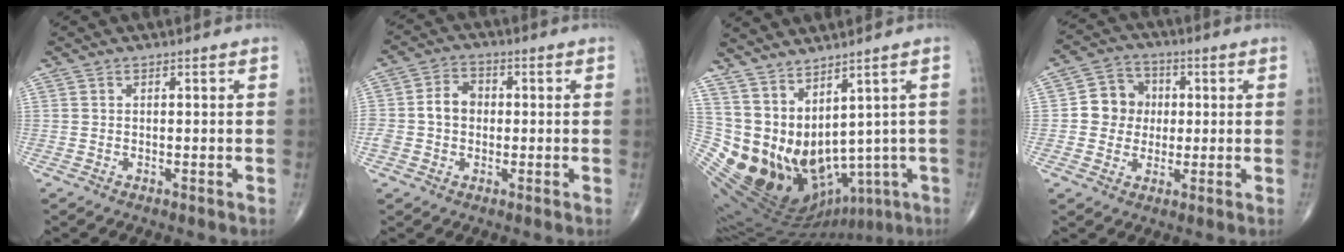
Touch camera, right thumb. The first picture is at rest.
{"total": 6.5, "force": [-0.2, 5.1, 3.9], "torque": [-0.062, 0.023, -0.010]}
{"total": 19.5, "force": [2.0, 11.9, 15.4], "torque": [-0.272, -0.027, 0.084]}
{"total": 8.2, "force": [0.3, 7.5, 3.2], "torque": [-0.014, 0.013, -0.006]}